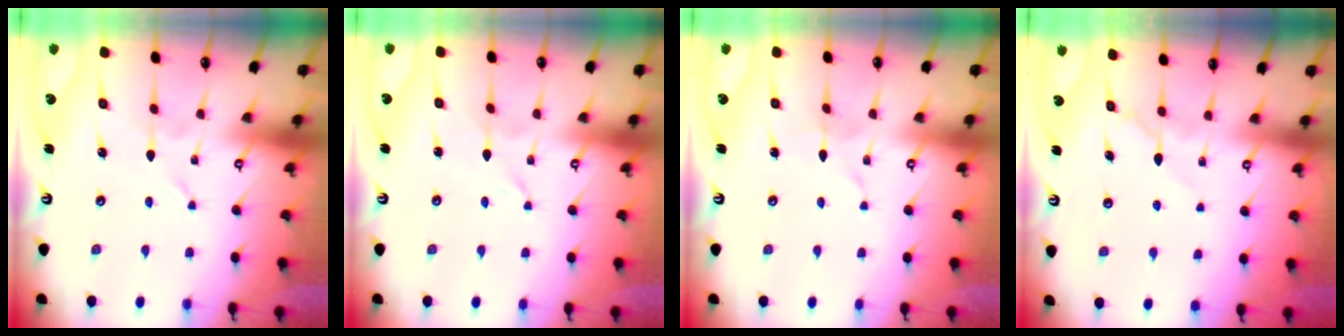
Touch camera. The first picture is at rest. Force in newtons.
{"total": 0.0}
{"total": 1.6, "press": 1.6, "slide": 0.2}
{"total": 6.1, "press": 6.0, "slide": 0.6}